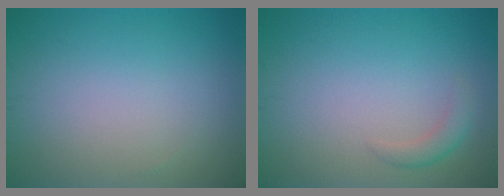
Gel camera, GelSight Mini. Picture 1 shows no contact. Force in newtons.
{"total": 1.4, "press": 1.4, "slide": 0.1}